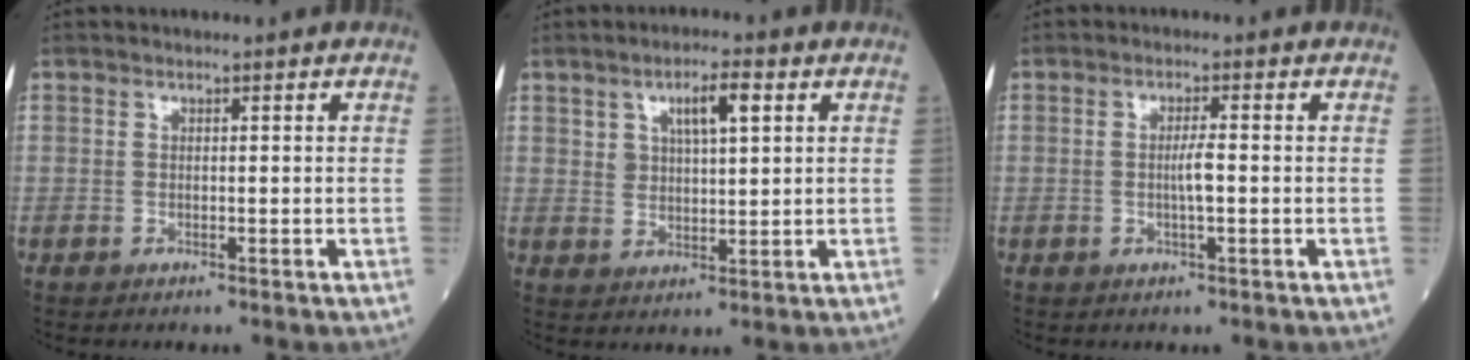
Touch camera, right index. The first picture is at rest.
{"total": 5.7, "force": [2.7, 1.8, 4.7], "torque": [-0.081, 0.009, 0.049]}
{"total": 2.6, "force": [-0.4, 0.1, 2.6], "torque": [-0.050, 0.000, -0.006]}